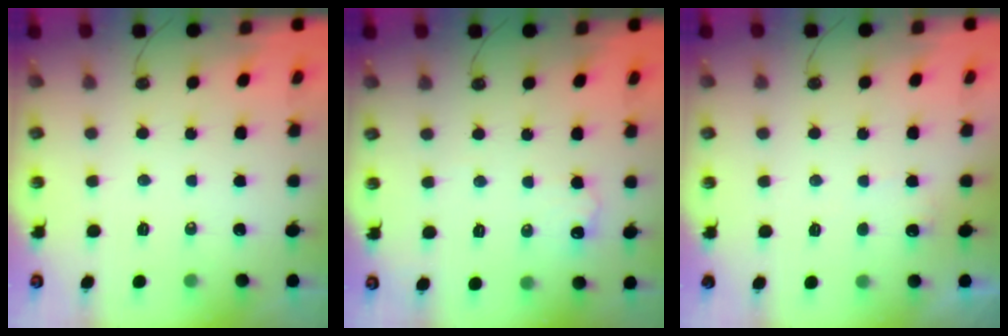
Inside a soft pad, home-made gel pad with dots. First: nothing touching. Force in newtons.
{"total": 8.1, "press": 8.1, "slide": 0.4}
{"total": 4.4, "press": 4.3, "slide": 0.9}